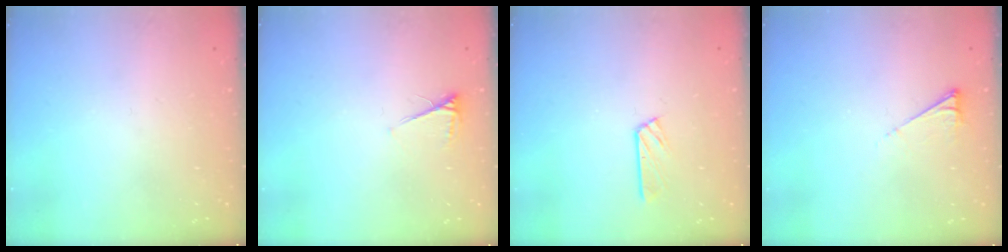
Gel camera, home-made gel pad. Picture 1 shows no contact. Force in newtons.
{"total": 4.2, "press": 4.1, "slide": 0.6}
{"total": 3.7, "press": 3.7, "slide": 0.4}
{"total": 4.1, "press": 4.0, "slide": 0.6}